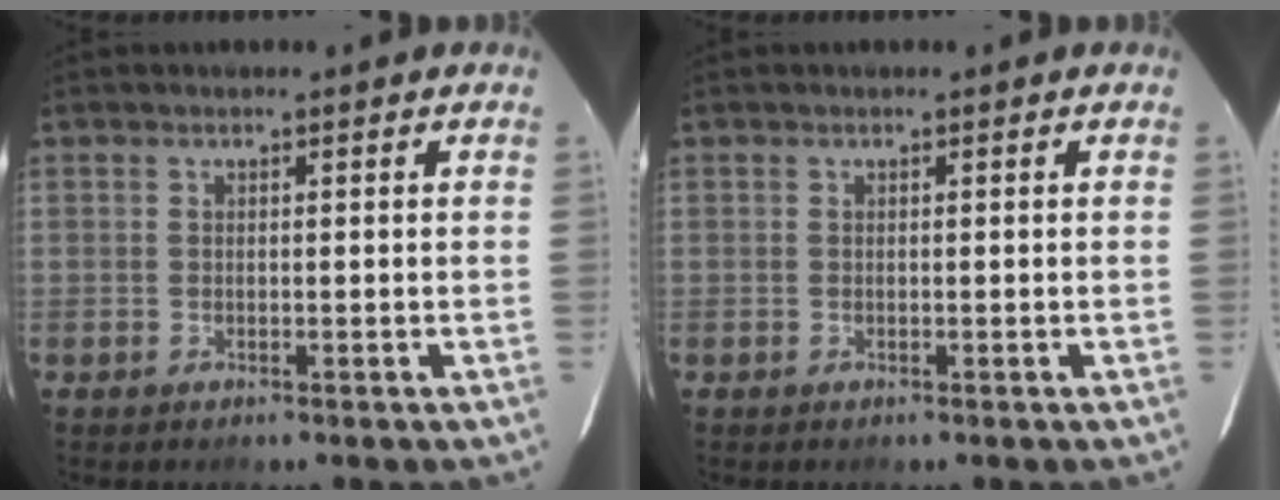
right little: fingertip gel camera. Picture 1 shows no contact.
{"total": 0.0}